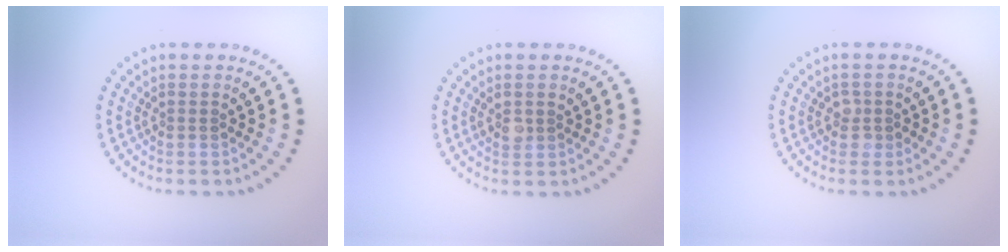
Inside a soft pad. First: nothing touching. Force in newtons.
{"total": 1.0, "press": 0.9, "slide": 0.5}
{"total": 1.2, "press": 1.1, "slide": 0.4}